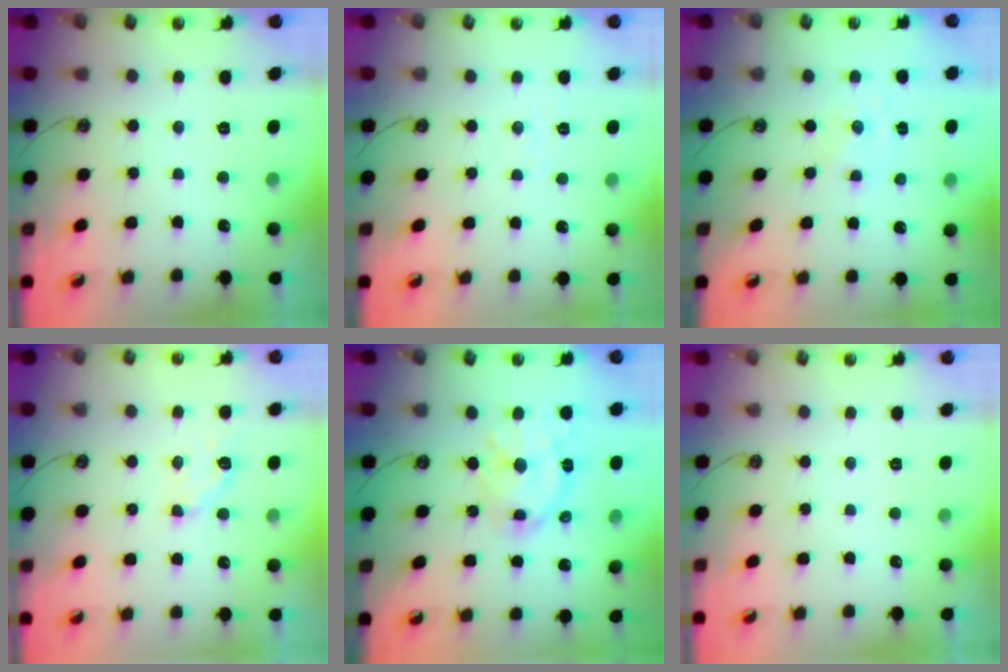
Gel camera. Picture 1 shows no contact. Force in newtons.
{"total": 2.7, "press": 2.7, "slide": 0.4}
{"total": 0.0}
{"total": 4.2, "press": 4.0, "slide": 1.2}
{"total": 14.2, "press": 14.1, "slide": 1.2}
{"total": 0.0}